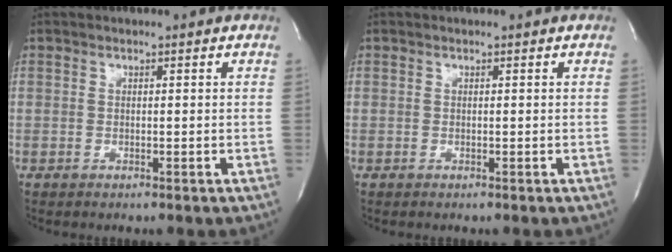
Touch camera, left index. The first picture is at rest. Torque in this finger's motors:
{"motor_torque": [0.00, 0.00, 0.00, 0.00]}